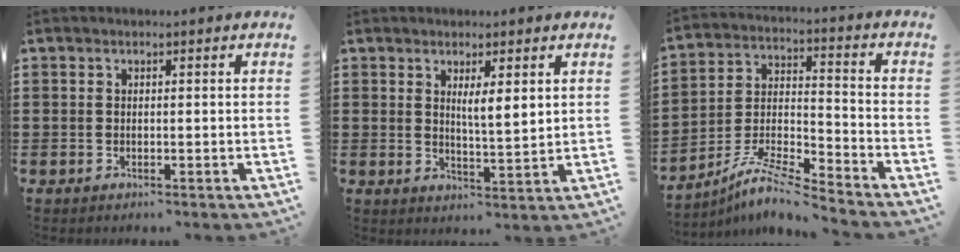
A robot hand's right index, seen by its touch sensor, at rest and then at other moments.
{"total": 3.5, "force": [1.8, 0.4, 3.0], "torque": [-0.056, -0.002, 0.028]}
{"total": 8.1, "force": [-7.5, 0.2, 3.2], "torque": [-0.068, 0.001, -0.151]}